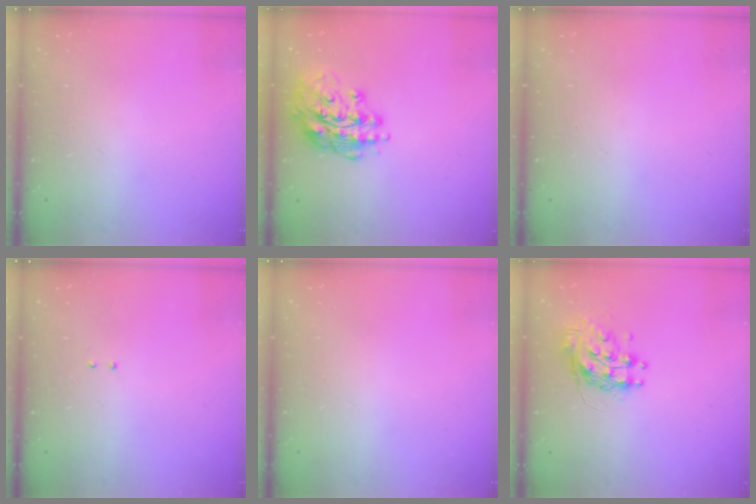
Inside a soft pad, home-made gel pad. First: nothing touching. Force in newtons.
{"total": 16.0, "press": 15.9, "slide": 1.6}
{"total": 0.0}
{"total": 2.1, "press": 2.0, "slide": 0.6}
{"total": 0.0}
{"total": 9.8, "press": 9.8, "slide": 0.7}